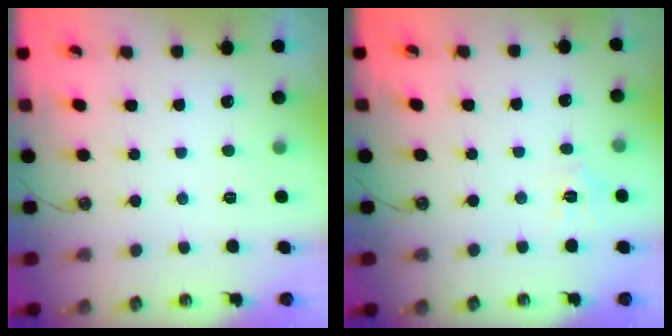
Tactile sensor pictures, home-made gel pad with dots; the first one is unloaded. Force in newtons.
{"total": 6.3, "press": 6.3, "slide": 0.8}